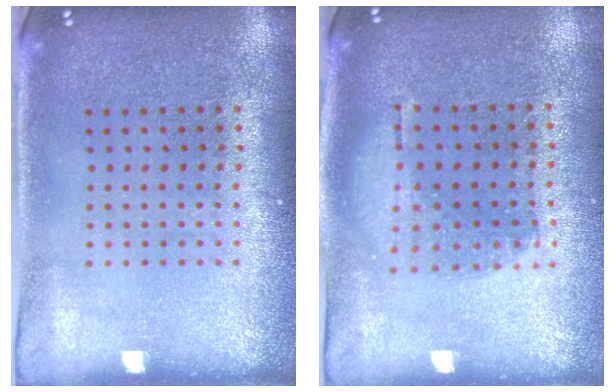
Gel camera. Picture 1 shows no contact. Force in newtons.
{"total": 1.0, "press": 0.9, "slide": 0.4}